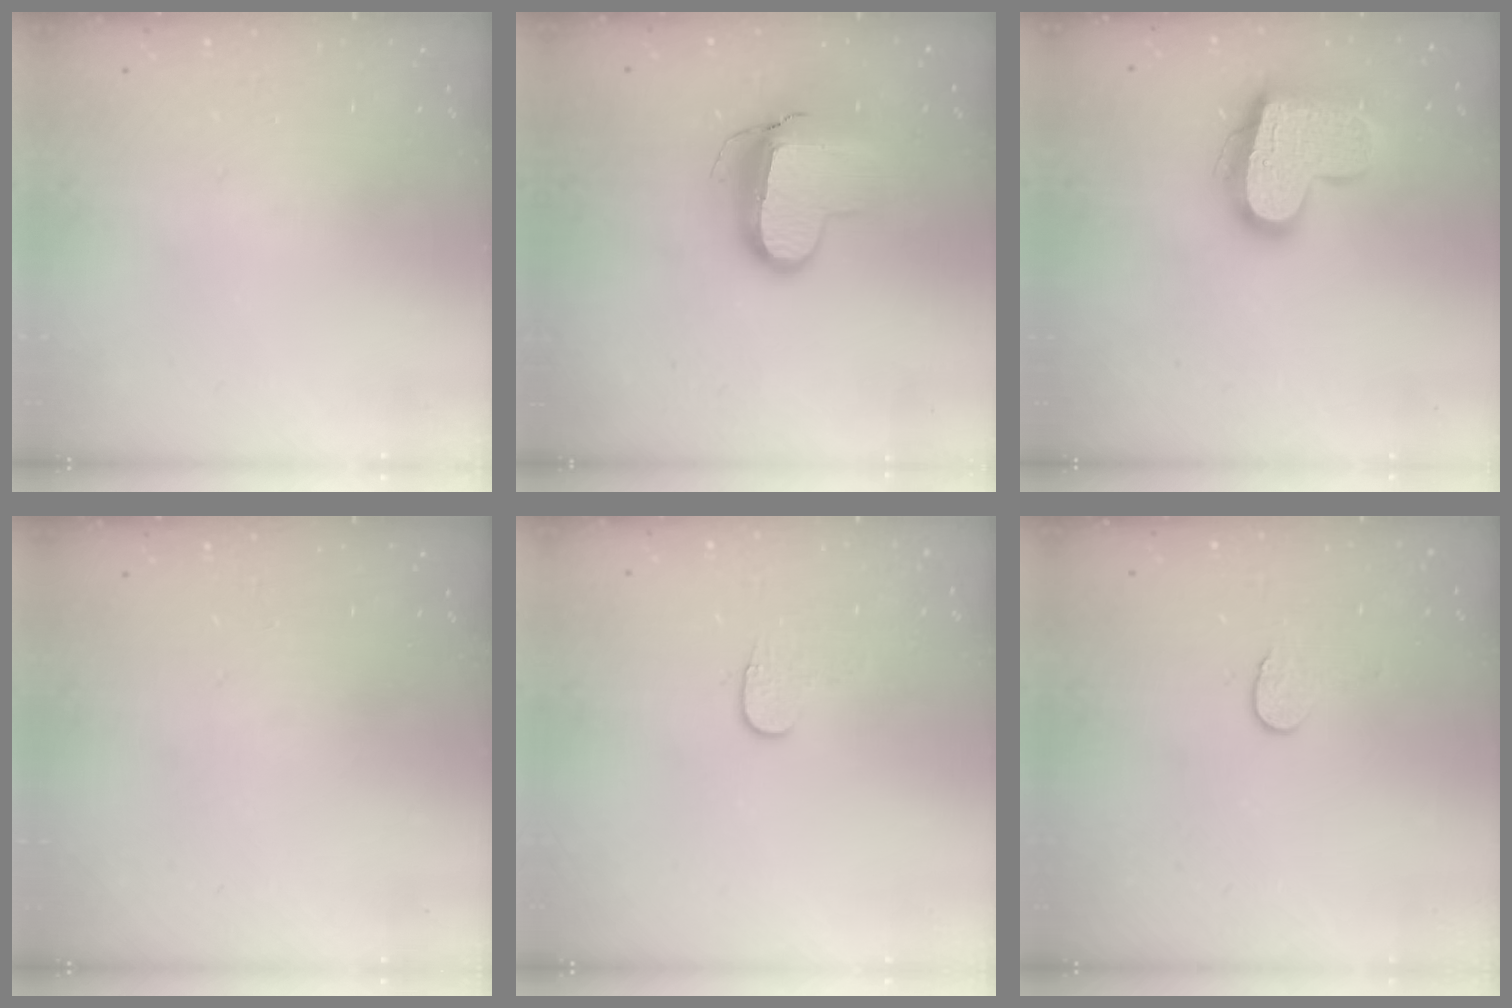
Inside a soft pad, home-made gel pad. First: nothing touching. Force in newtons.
{"total": 12.0, "press": 12.0, "slide": 0.7}
{"total": 18.0, "press": 17.9, "slide": 1.6}
{"total": 0.0}
{"total": 3.7, "press": 3.6, "slide": 0.4}
{"total": 4.6, "press": 4.6, "slide": 0.4}